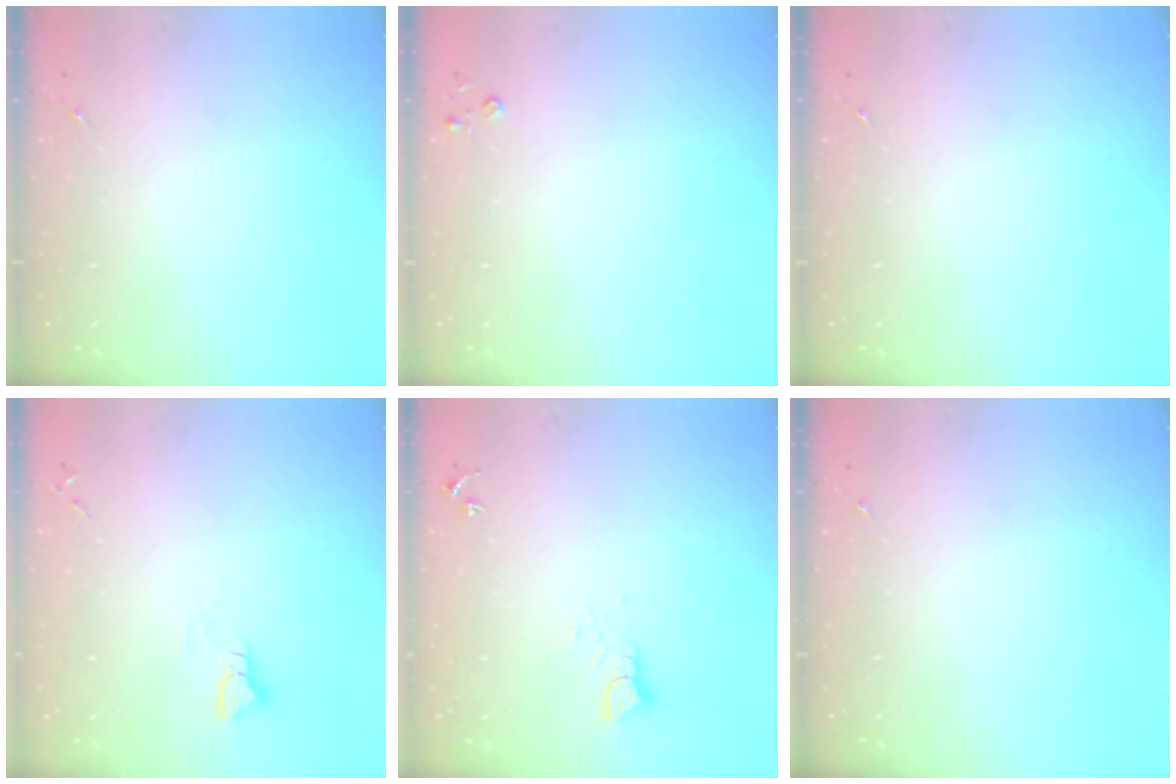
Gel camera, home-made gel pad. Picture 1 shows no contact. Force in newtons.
{"total": 2.6, "press": 2.6, "slide": 0.3}
{"total": 0.0}
{"total": 3.5, "press": 3.5, "slide": 0.3}
{"total": 3.5, "press": 3.5, "slide": 0.3}
{"total": 0.0}